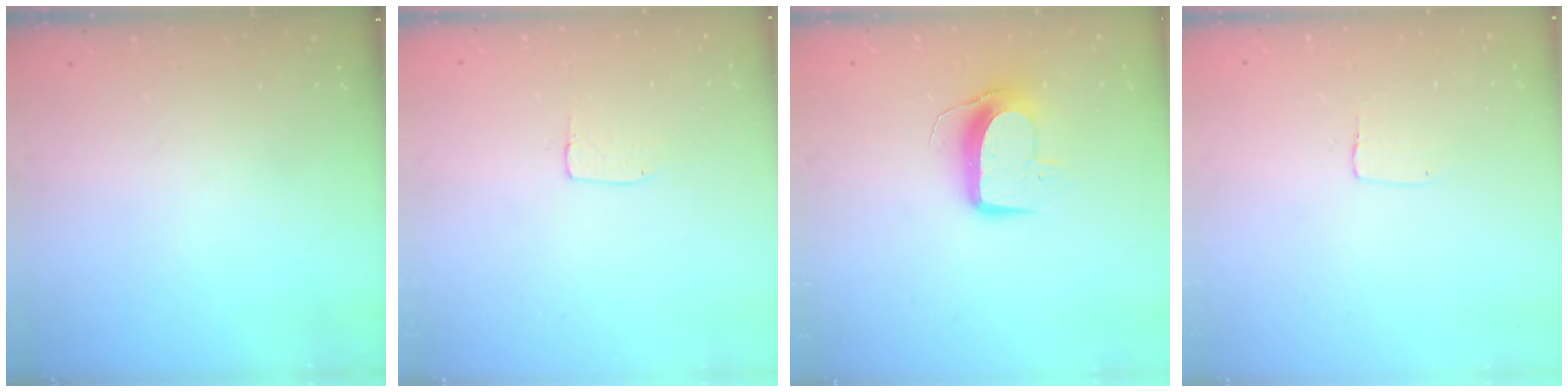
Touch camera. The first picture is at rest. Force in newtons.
{"total": 3.9, "press": 3.9, "slide": 0.1}
{"total": 10.0, "press": 10.0, "slide": 0.5}
{"total": 3.8, "press": 3.8, "slide": 0.1}